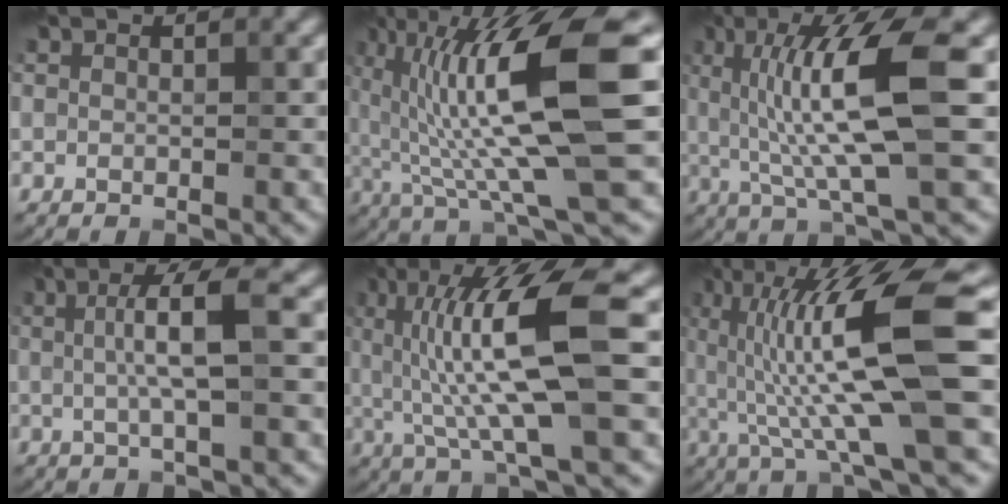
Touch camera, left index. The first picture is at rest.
{"total": 12.7, "force": [1.7, 2.3, 12.4], "torque": [-0.207, 0.006, 0.032]}
{"total": 8.8, "force": [1.2, 1.4, 8.6], "torque": [-0.147, -0.004, 0.025]}
{"total": 4.2, "force": [0.6, 0.4, 4.2], "torque": [-0.074, 0.004, 0.008]}
{"total": 9.7, "force": [1.1, 1.6, 9.5], "torque": [-0.170, -0.001, 0.026]}
{"total": 11.7, "force": [0.8, 1.8, 11.6], "torque": [-0.198, 0.009, 0.016]}